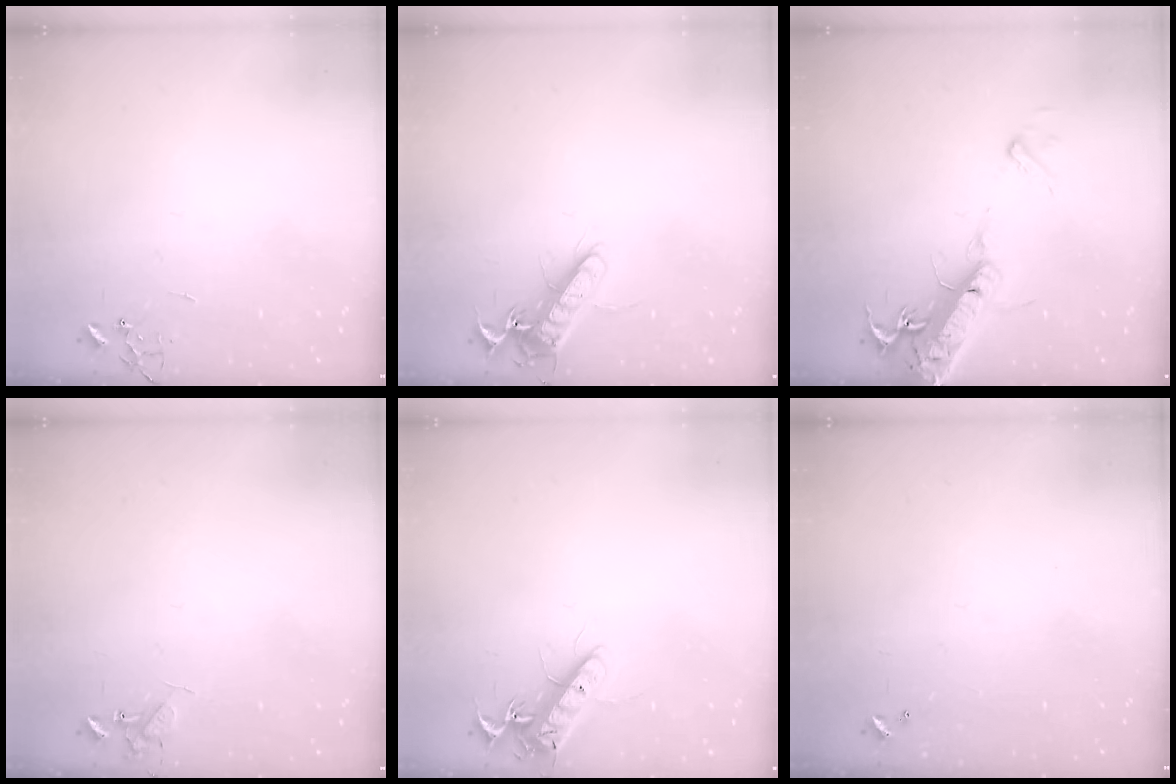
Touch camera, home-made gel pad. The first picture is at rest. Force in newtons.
{"total": 13.3, "press": 13.2, "slide": 1.1}
{"total": 18.9, "press": 18.5, "slide": 3.9}
{"total": 8.6, "press": 8.6, "slide": 0.7}
{"total": 14.2, "press": 14.2, "slide": 1.4}
{"total": 0.0}